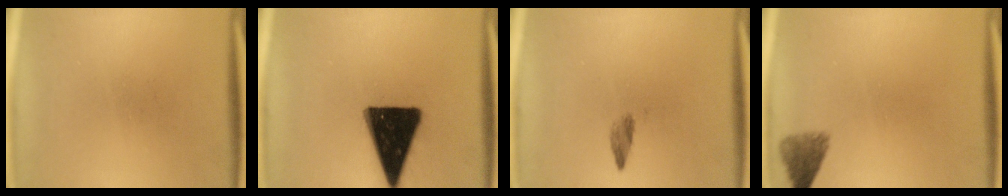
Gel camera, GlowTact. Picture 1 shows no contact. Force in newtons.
{"total": 17.6}
{"total": 1.4}
{"total": 3.0}